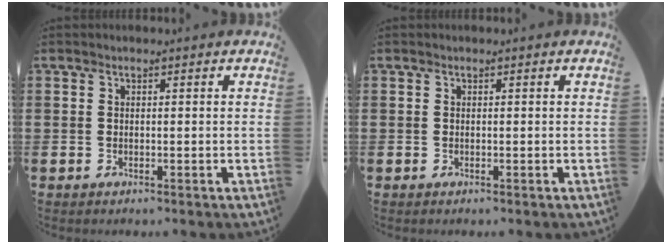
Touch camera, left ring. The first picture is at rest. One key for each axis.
{"total": 0.0}